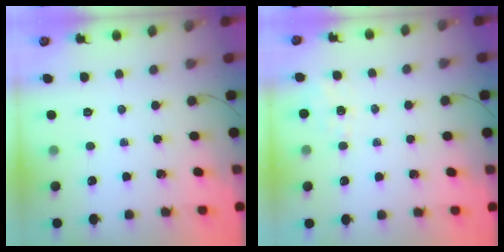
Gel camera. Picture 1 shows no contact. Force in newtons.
{"total": 1.7, "press": 1.2, "slide": 1.3}